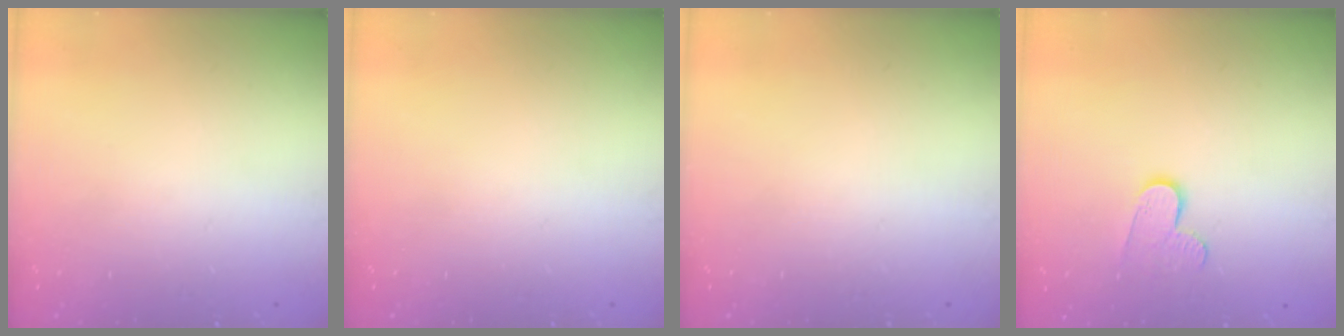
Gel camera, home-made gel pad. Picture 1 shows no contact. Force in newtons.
{"total": 0.0}
{"total": 0.0}
{"total": 6.9, "press": 6.9, "slide": 0.2}